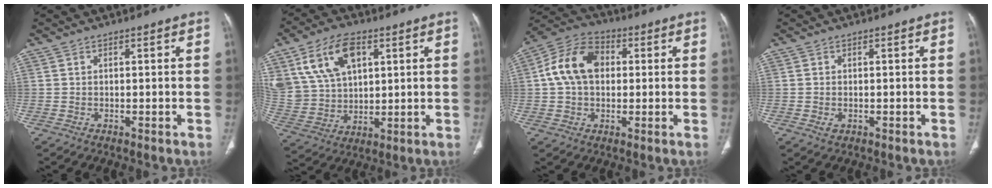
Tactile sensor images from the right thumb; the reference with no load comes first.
{"total": 16.4, "force": [7.3, 10.3, 10.4], "torque": [-0.191, -0.016, 0.154]}
{"total": 12.4, "force": [1.6, 8.8, 8.6], "torque": [-0.145, 0.025, 0.020]}
{"total": 1.4, "force": [-0.3, 0.9, 0.9], "torque": [-0.021, 0.002, -0.002]}